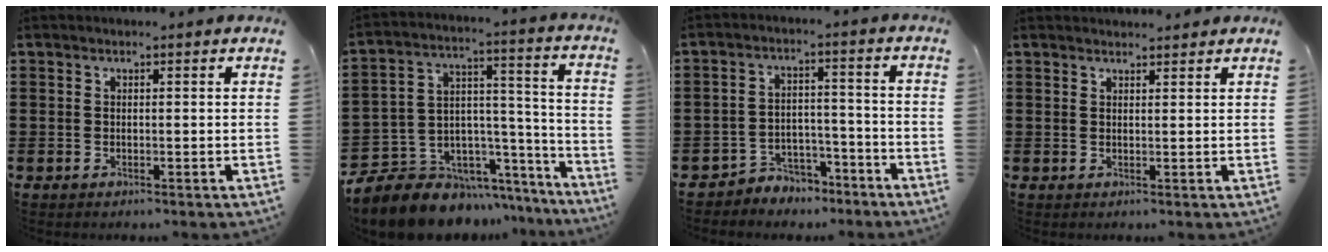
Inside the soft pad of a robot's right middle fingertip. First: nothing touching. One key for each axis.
{"total": 8.6, "fx": -7.1, "fy": 4.7, "fz": 0.7, "tx": -0.027, "ty": 0.009, "tz": -0.130}
{"total": 4.6, "fx": -4.2, "fy": 1.7, "fz": 0.2, "tx": -0.009, "ty": 0.012, "tz": -0.090}
{"total": 1.4, "fx": 1.4, "fy": 0.2, "fz": 0.1, "tx": 0.003, "ty": -0.002, "tz": 0.025}